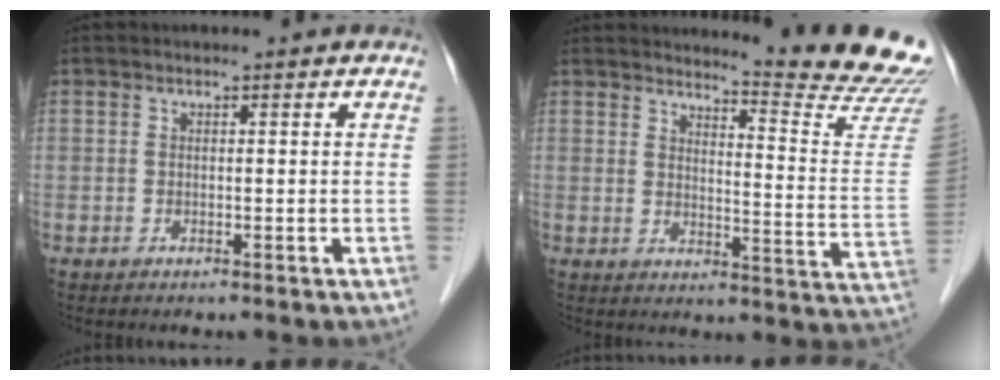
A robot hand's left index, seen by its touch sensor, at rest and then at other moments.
{"total": 15.1, "force": [14.7, -1.5, 3.0], "torque": [-0.040, -0.134, 0.161]}